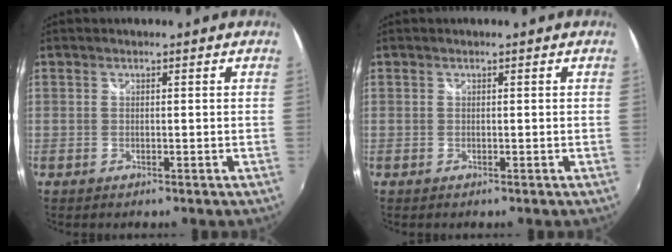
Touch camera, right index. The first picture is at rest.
{"total": 0.0}